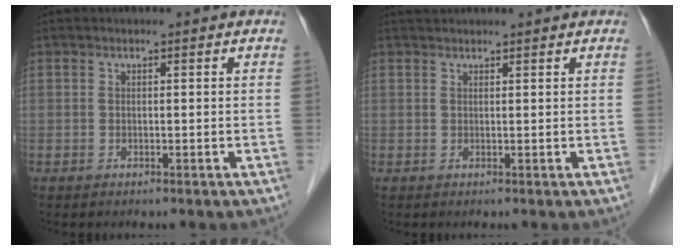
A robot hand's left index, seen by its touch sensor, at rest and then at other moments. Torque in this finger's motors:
{"motor_torque": [0.13, -0.05, -0.01, -0.01]}